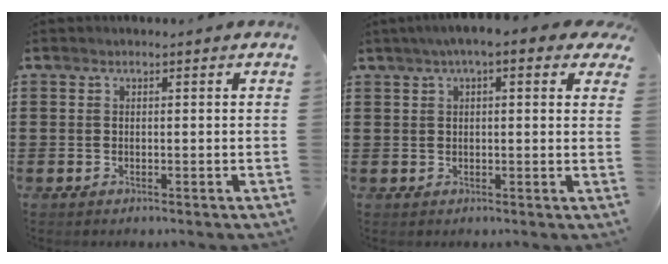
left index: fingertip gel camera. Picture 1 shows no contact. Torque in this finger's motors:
{"motor_torque": [2.05, -0.09, 1.05, 0.06]}